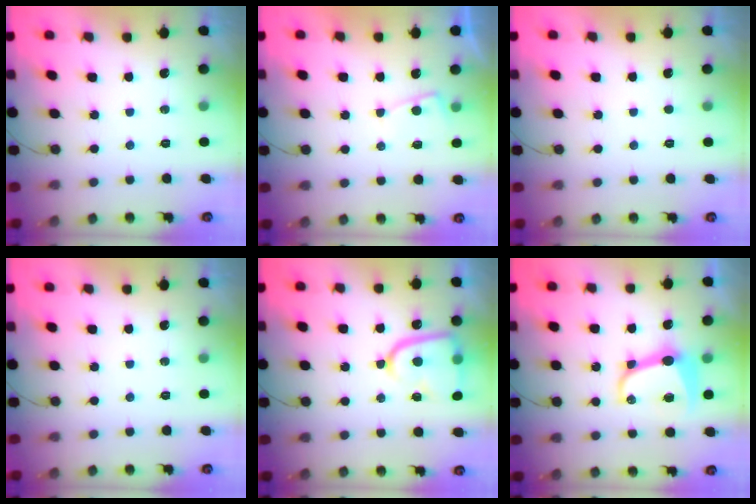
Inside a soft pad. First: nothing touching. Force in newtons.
{"total": 3.4, "press": 3.3, "slide": 0.4}
{"total": 1.6, "press": 1.6, "slide": 0.2}
{"total": 0.0}
{"total": 15.3, "press": 15.3, "slide": 1.2}
{"total": 10.5, "press": 10.5, "slide": 0.9}